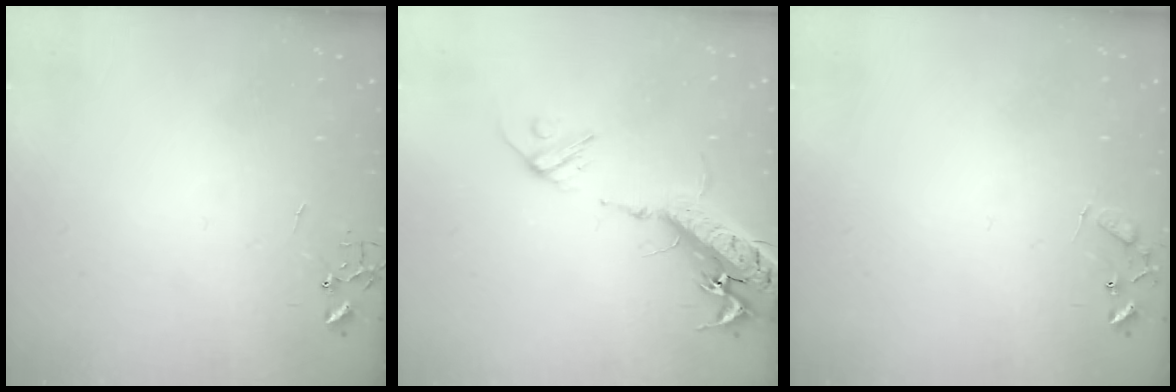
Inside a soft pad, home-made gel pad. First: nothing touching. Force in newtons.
{"total": 18.2, "press": 17.7, "slide": 4.1}
{"total": 5.6, "press": 5.6, "slide": 0.5}